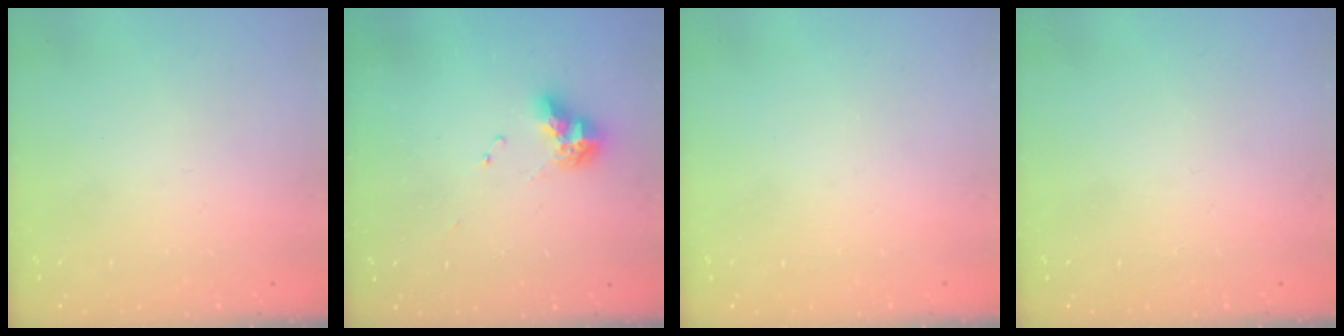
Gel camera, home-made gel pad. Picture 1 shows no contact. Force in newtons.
{"total": 9.0, "press": 8.9, "slide": 0.9}
{"total": 0.0}
{"total": 0.0}